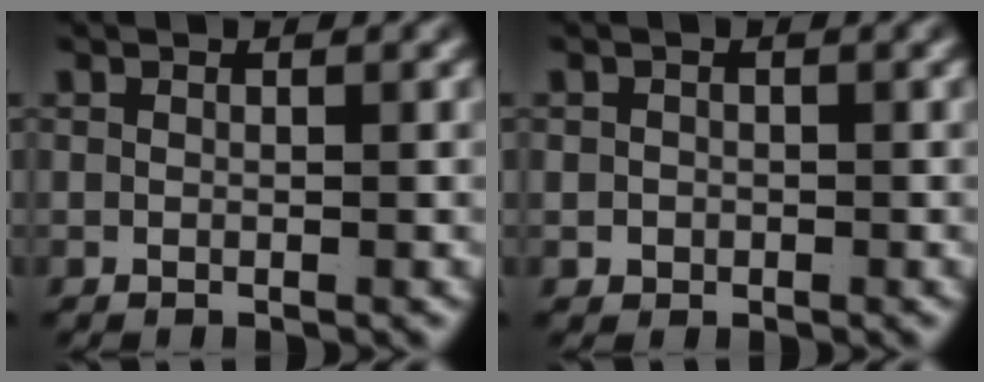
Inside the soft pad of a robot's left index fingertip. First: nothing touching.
{"total": 1.3, "force": [-0.4, 1.2, 0.3], "torque": [-0.017, -0.014, 0.001]}